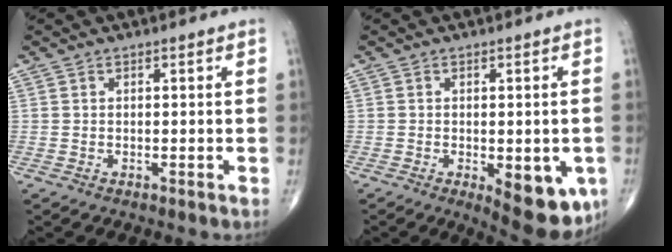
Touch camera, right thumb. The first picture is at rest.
{"total": 11.2, "force": [-3.7, 4.7, 9.5], "torque": [-0.100, -0.008, -0.037]}